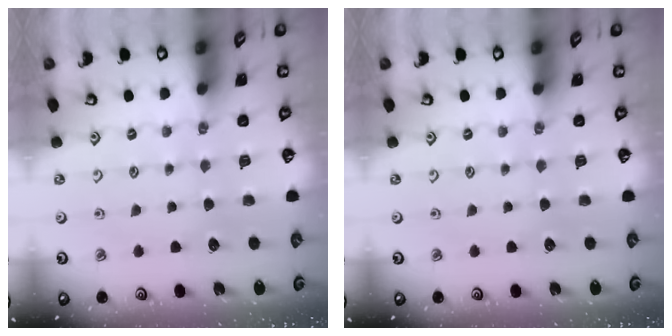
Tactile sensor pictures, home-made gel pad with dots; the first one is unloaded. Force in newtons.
{"total": 0.0}